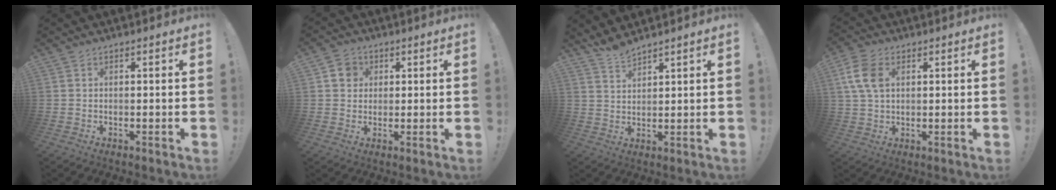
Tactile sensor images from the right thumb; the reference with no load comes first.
{"total": 5.6, "force": [1.7, 4.9, 1.9], "torque": [-0.019, 0.002, 0.031]}
{"total": 4.1, "force": [4.0, 0.4, 1.1], "torque": [-0.034, -0.021, 0.076]}
{"total": 9.8, "force": [2.9, 6.5, 6.6], "torque": [-0.131, 0.003, 0.056]}